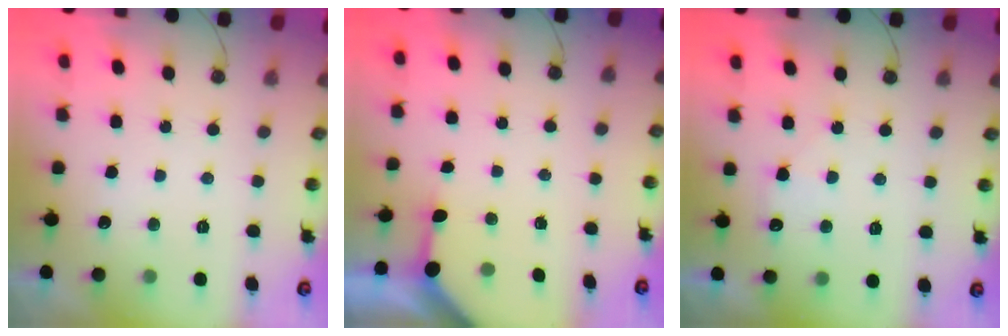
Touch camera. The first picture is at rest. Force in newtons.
{"total": 3.4, "press": 3.4, "slide": 0.3}
{"total": 4.6, "press": 4.6, "slide": 0.5}